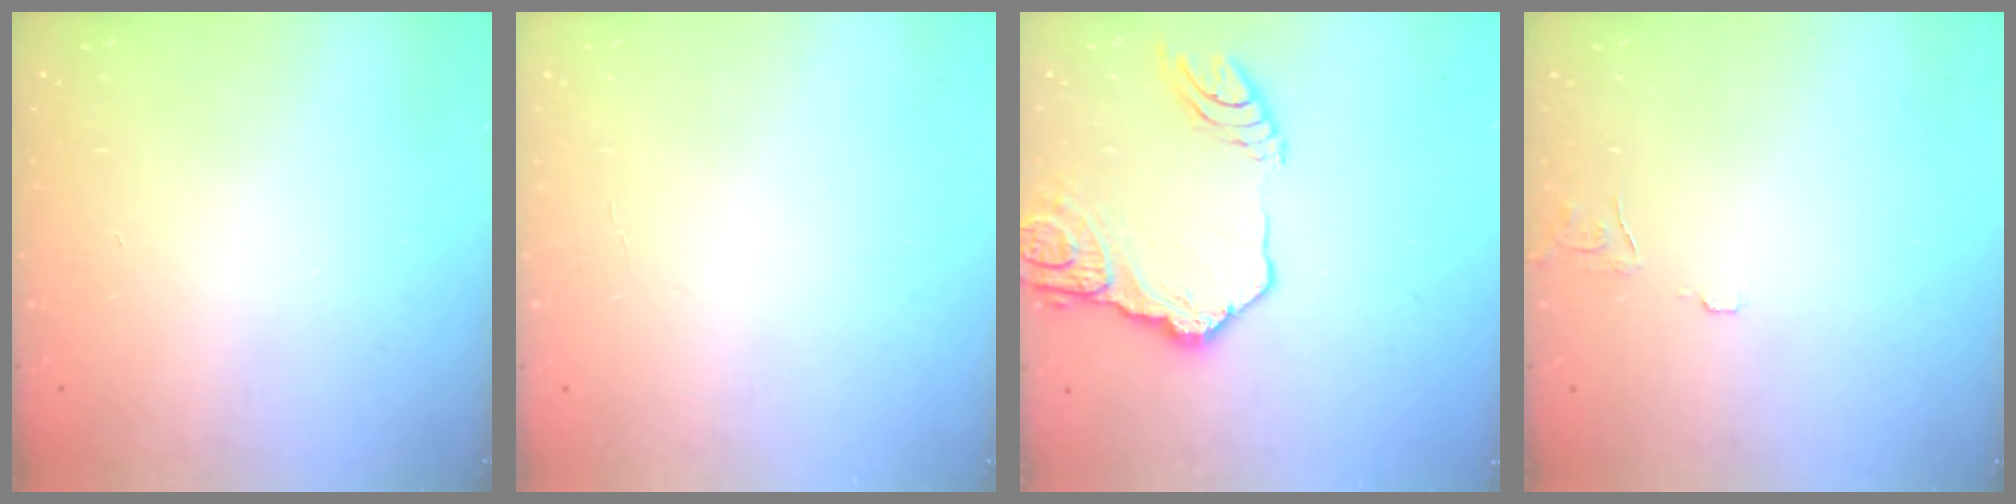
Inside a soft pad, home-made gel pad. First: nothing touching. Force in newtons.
{"total": 2.0, "press": 2.0, "slide": 0.2}
{"total": 16.9, "press": 16.8, "slide": 1.9}
{"total": 5.8, "press": 5.8, "slide": 0.5}